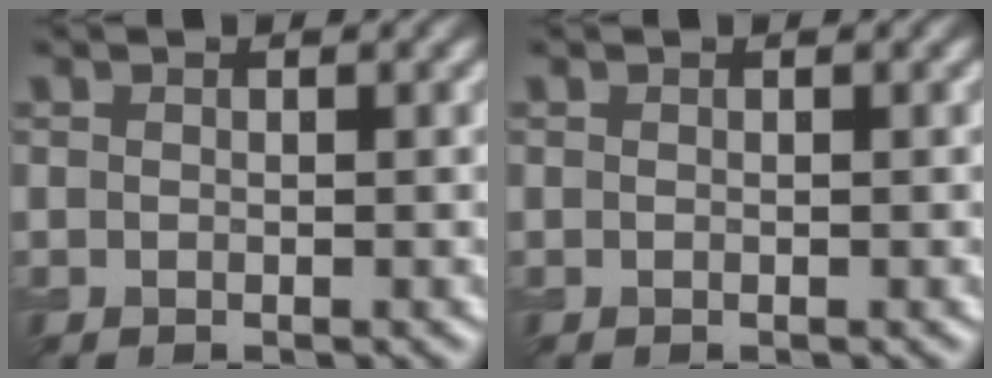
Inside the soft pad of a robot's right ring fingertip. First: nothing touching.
{"total": 0.0}